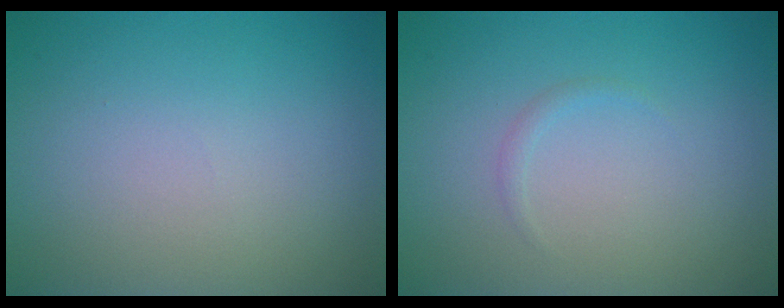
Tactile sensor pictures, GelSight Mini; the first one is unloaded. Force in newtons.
{"total": 0.6, "press": 0.6, "slide": 0.1}